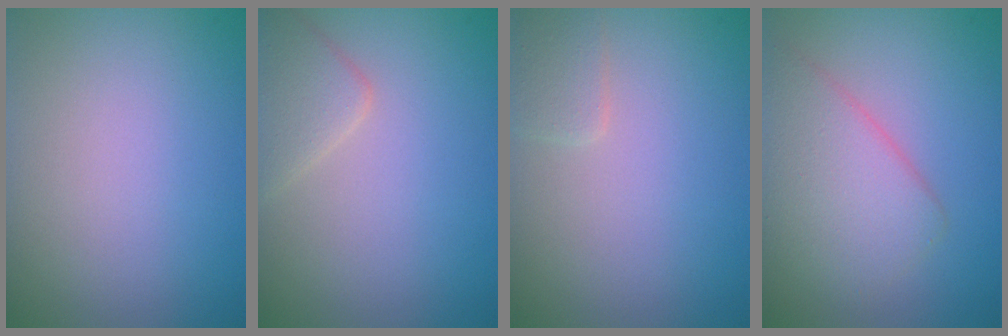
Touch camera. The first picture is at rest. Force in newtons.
{"total": 2.6, "press": 2.6, "slide": 0.1}
{"total": 1.4, "press": 1.4, "slide": 0.1}
{"total": 4.6, "press": 4.6, "slide": 0.3}